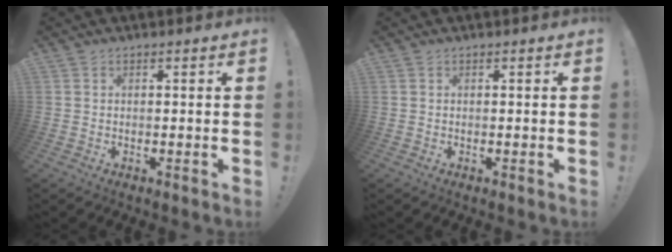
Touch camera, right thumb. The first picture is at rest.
{"total": 0.0}